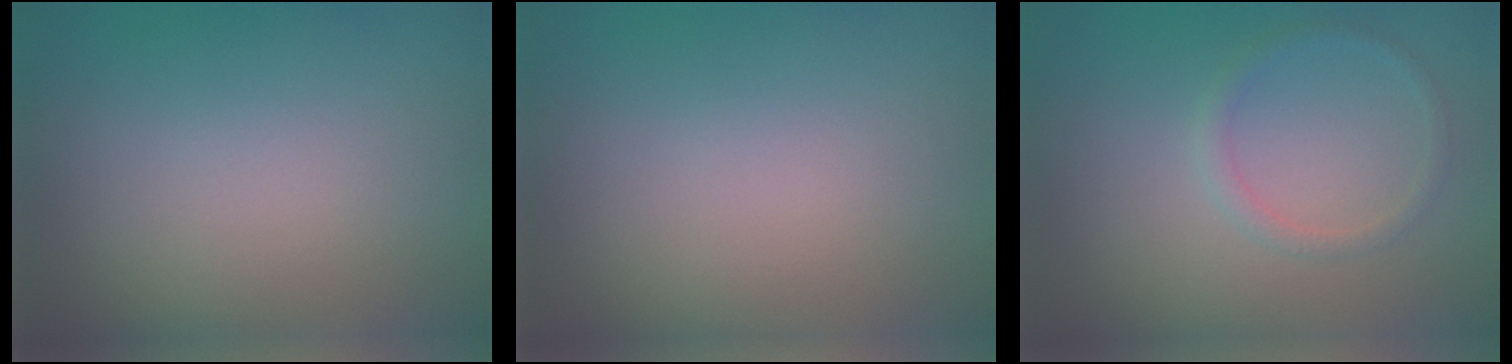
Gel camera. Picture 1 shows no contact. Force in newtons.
{"total": 0.0}
{"total": 1.2, "press": 1.2, "slide": 0.0}